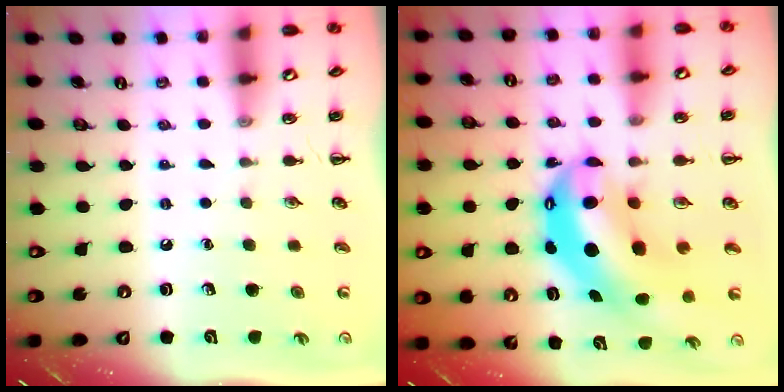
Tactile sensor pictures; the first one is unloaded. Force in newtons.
{"total": 11.2, "press": 10.8, "slide": 2.7}